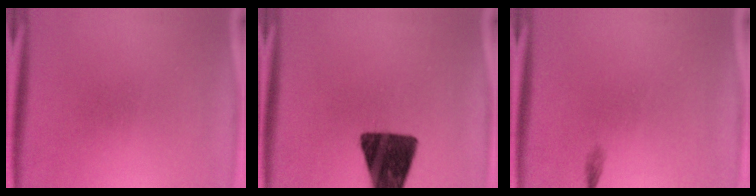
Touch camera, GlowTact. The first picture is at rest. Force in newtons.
{"total": 14.8}
{"total": 0.6}